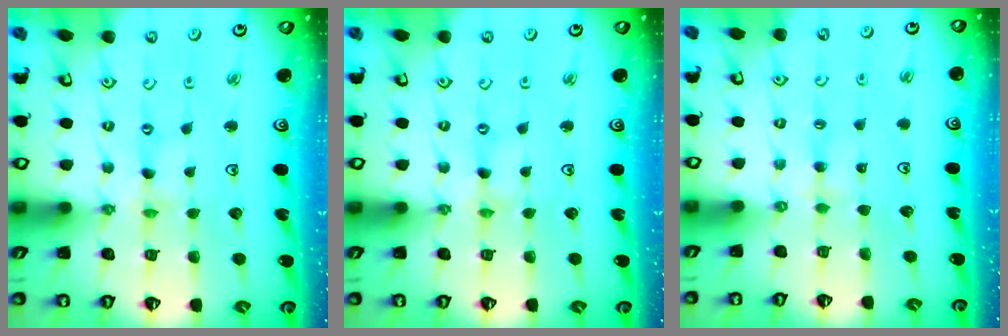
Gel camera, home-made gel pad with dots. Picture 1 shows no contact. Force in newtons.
{"total": 0.0}
{"total": 2.0, "press": 2.0, "slide": 0.3}